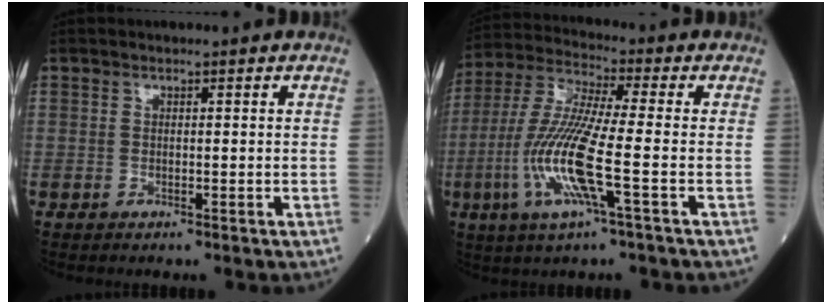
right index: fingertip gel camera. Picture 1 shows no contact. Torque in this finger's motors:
{"motor_torque": [1.76, -0.38, 1.05, 0.21]}